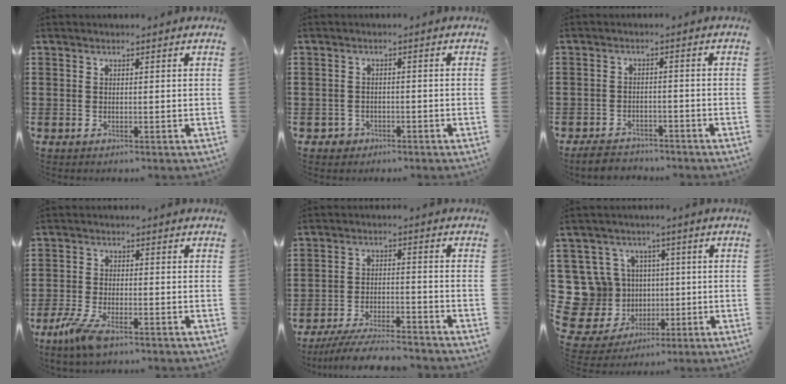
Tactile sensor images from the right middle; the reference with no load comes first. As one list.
[{"total": 1.5, "force": [-1.2, 0.9, 0.1], "torque": [-0.007, 0.001, -0.027]}, {"total": 2.9, "force": [-2.8, 0.7, 0.1], "torque": [-0.008, 0.002, -0.060]}, {"total": 5.4, "force": [-3.4, 1.5, 3.9], "torque": [-0.103, -0.013, -0.071]}, {"total": 6.5, "force": [-6.1, 0.5, 2.2], "torque": [-0.043, -0.002, -0.117]}, {"total": 12.0, "force": [1.1, 11.3, 4.0], "torque": [-0.148, 0.002, 0.031]}]